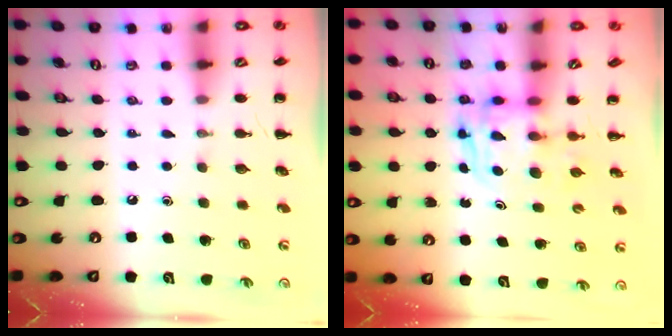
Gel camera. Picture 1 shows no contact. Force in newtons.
{"total": 2.7, "press": 2.7, "slide": 0.2}